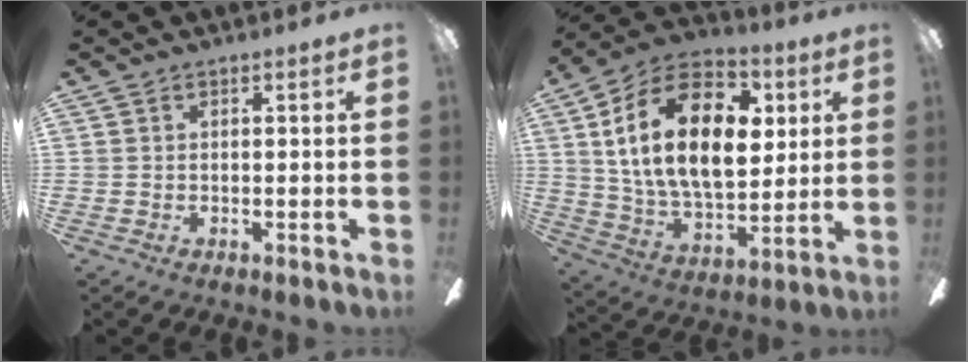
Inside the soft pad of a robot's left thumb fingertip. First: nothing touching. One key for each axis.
{"total": 24.7, "fx": 7.5, "fy": 14.6, "fz": 18.4, "tx": -0.351, "ty": -0.011, "tz": 0.125}